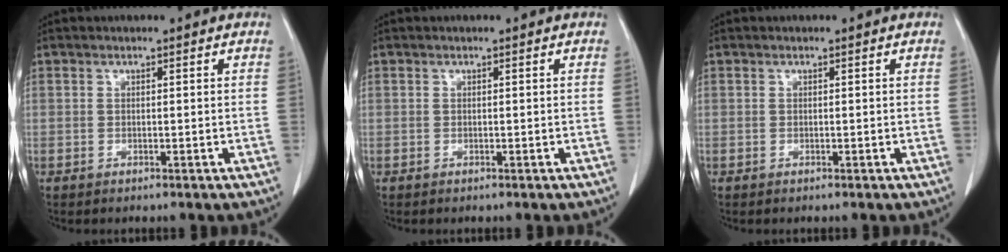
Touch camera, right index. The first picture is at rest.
{"total": 0.0}
{"total": 0.0}